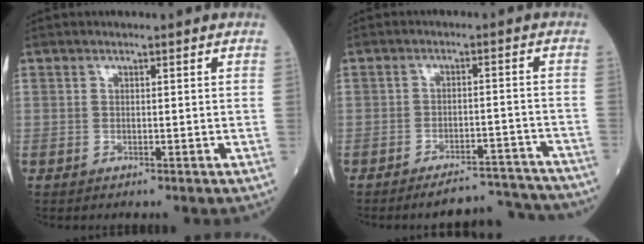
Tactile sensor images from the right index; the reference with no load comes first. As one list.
[{"total": 9.3, "force": [-9.3, 0.8, 1.0], "torque": [0.009, 0.017, -0.124]}]